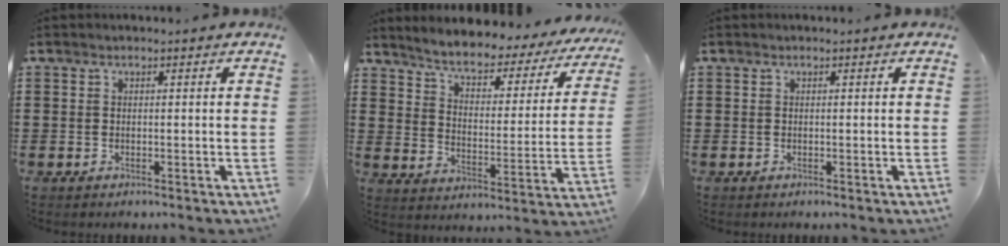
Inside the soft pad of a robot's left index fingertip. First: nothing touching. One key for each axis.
{"total": 4.4, "fx": 3.7, "fy": 0.9, "fz": 2.1, "tx": -0.061, "ty": -0.030, "tz": 0.052}
{"total": 0.0}